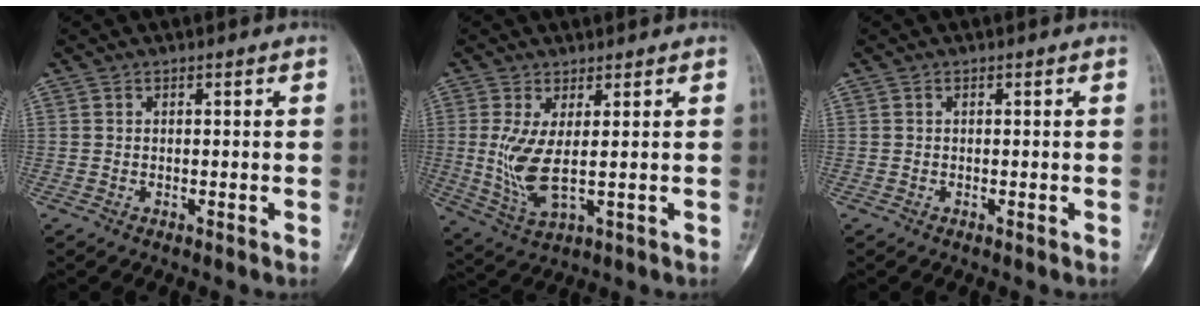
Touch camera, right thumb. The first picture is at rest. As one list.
[{"total": 7.8, "force": [0.6, 2.4, 7.4], "torque": [-0.174, -0.020, 0.024]}, {"total": 0.0}]